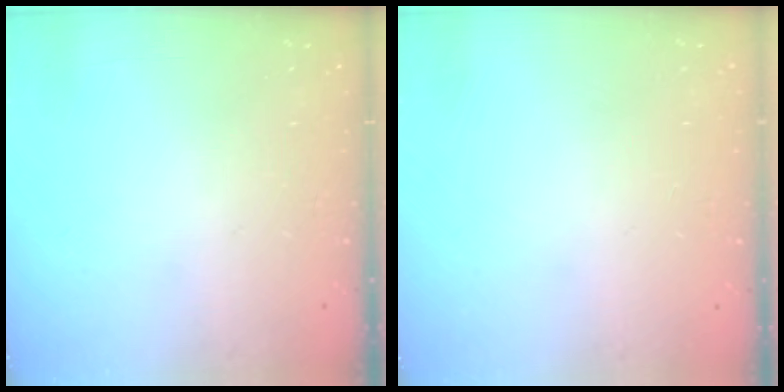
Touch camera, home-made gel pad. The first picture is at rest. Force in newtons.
{"total": 0.0}